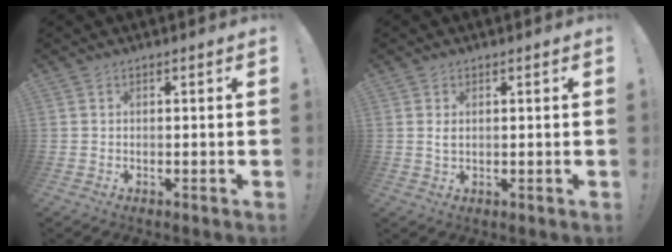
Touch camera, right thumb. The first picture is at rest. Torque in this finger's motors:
{"motor_torque": [-0.17, 0.14, -0.14, 0.12, 0.09]}